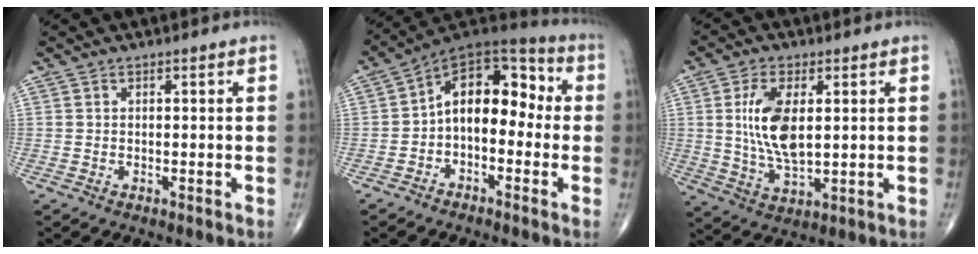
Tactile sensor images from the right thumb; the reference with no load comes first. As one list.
[{"total": 13.3, "force": [-1.0, 8.3, 10.4], "torque": [-0.121, 0.051, -0.034]}, {"total": 10.6, "force": [1.7, 5.0, 9.2], "torque": [-0.179, -0.013, 0.039]}]